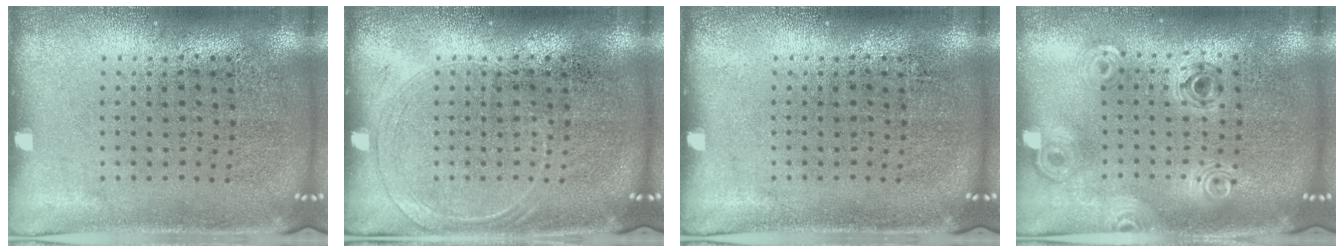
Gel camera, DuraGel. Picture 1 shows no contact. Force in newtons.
{"total": 1.2, "press": 1.1, "slide": 0.3}
{"total": 0.0}
{"total": 0.8, "press": 0.8, "slide": 0.2}